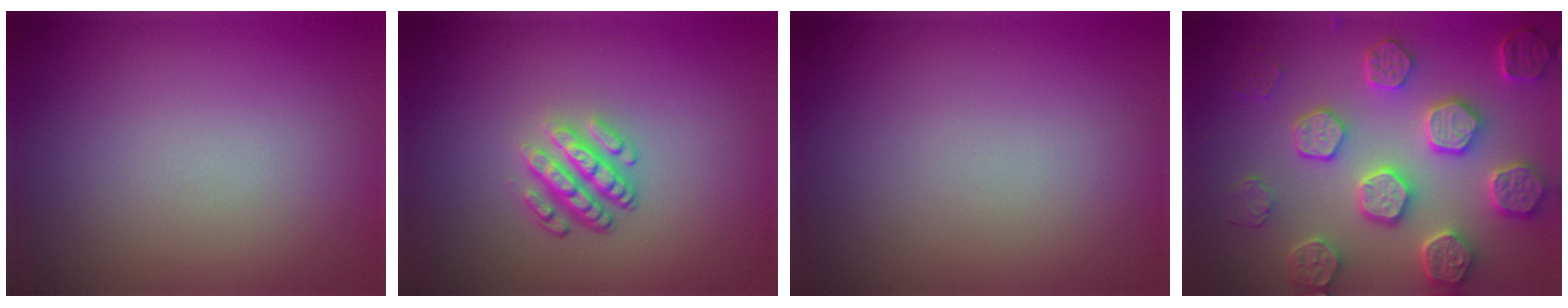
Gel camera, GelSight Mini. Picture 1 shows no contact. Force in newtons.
{"total": 3.6, "press": 2.6, "slide": 2.5}
{"total": 0.0}
{"total": 7.1, "press": 6.0, "slide": 3.8}